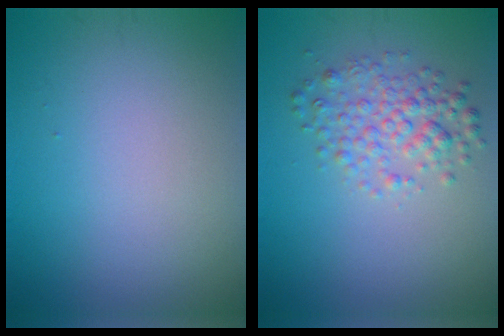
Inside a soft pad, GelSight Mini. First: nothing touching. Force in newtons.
{"total": 3.2, "press": 3.2, "slide": 0.1}